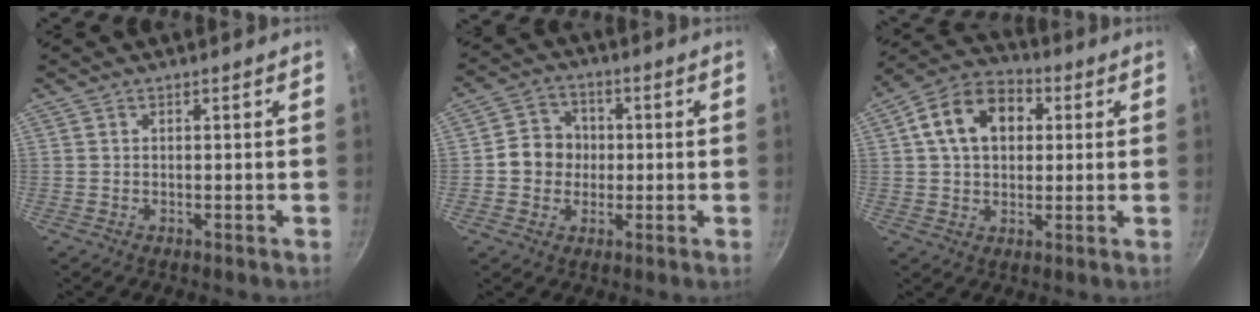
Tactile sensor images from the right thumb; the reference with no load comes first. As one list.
[{"total": 7.4, "force": [-0.2, 6.8, 3.0], "torque": [-0.018, 0.014, -0.017]}, {"total": 13.4, "force": [3.2, 9.5, 8.9], "torque": [-0.124, 0.020, 0.036]}]